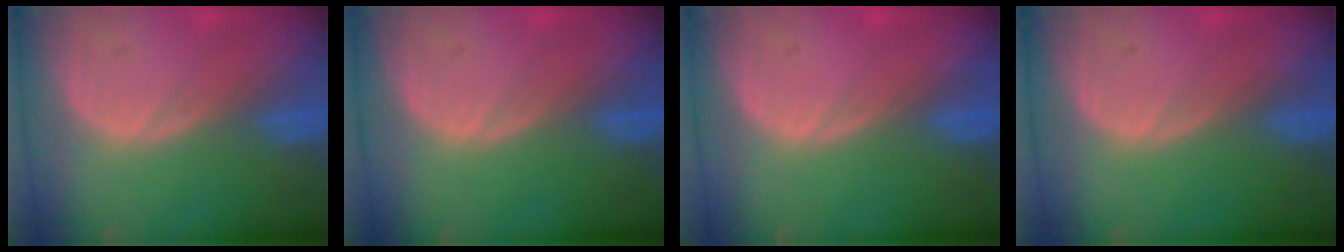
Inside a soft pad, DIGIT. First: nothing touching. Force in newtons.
{"total": 0.0}
{"total": 0.0}
{"total": 0.0}